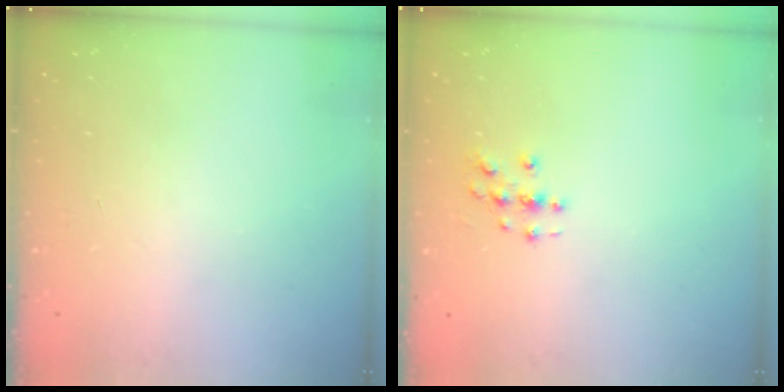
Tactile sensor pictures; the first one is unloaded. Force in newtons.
{"total": 2.8, "press": 2.8, "slide": 0.3}